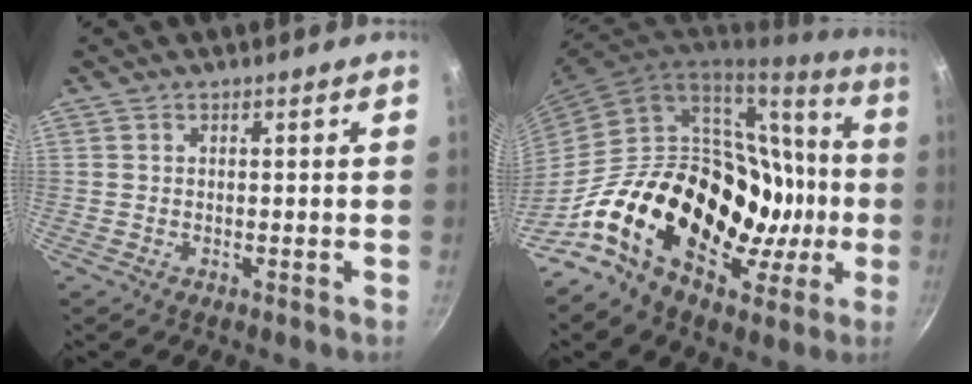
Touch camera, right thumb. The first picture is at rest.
{"total": 30.8, "force": [-6.0, 20.2, 22.4], "torque": [-0.323, 0.040, -0.078]}